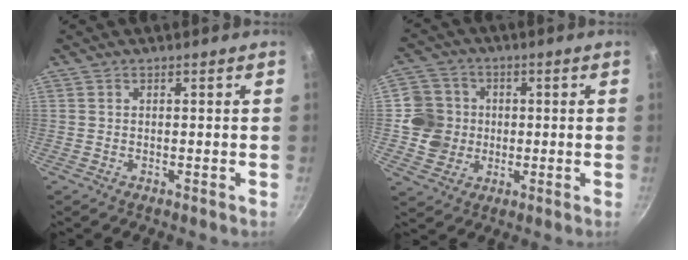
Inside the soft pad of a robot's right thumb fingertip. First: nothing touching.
{"total": 9.6, "force": [-0.3, 9.1, 3.0], "torque": [-0.028, 0.013, -0.005]}